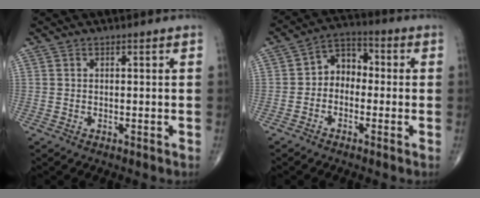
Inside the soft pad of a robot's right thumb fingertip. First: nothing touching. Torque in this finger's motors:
{"motor_torque": [-0.07, 0.00, -0.08, -0.01, -0.04]}